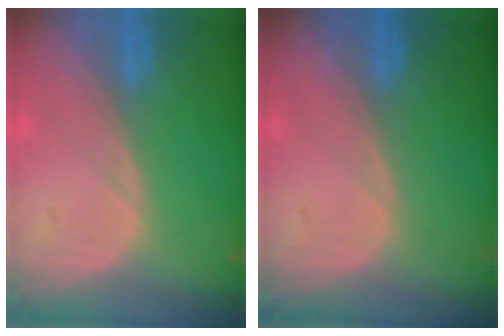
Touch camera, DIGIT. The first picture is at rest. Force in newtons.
{"total": 0.0}